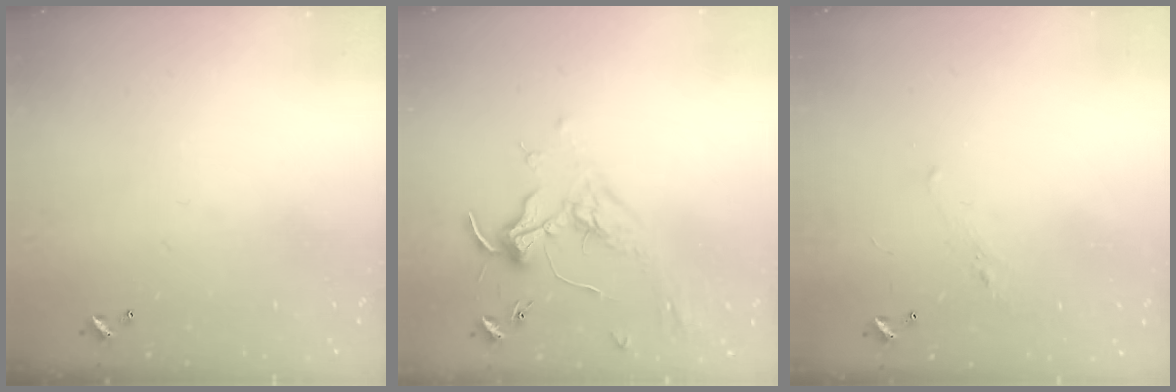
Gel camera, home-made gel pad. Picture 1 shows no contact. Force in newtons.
{"total": 1.7, "press": 1.5, "slide": 0.9}
{"total": 0.7, "press": 0.2, "slide": 0.6}